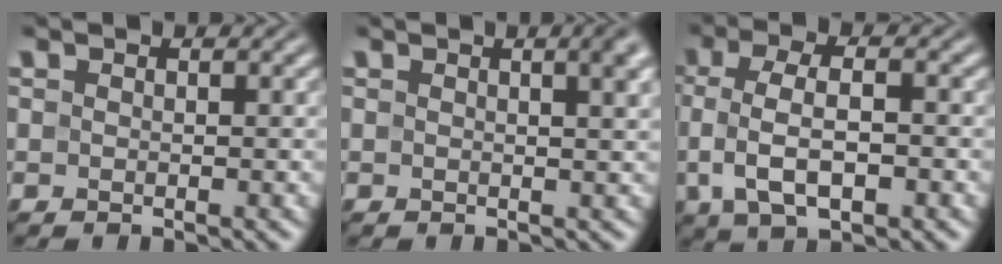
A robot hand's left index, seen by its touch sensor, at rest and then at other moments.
{"total": 3.9, "force": [1.3, 1.5, 3.3], "torque": [-0.021, 0.016, 0.002]}
{"total": 5.7, "force": [-1.0, 2.5, 5.0], "torque": [-0.101, 0.001, -0.018]}